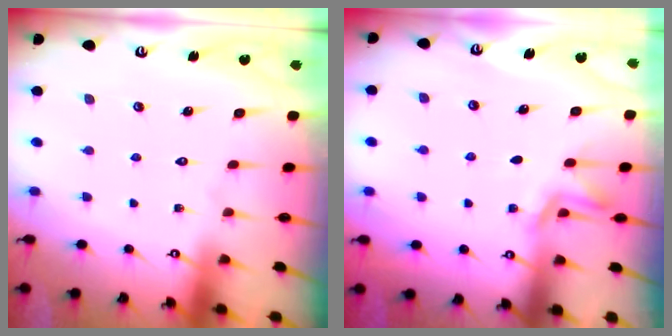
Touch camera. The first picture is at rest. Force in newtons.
{"total": 2.0, "press": 1.6, "slide": 1.1}